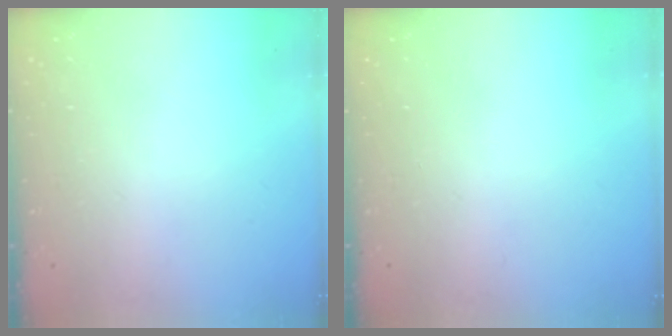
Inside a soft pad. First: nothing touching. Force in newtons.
{"total": 0.0}